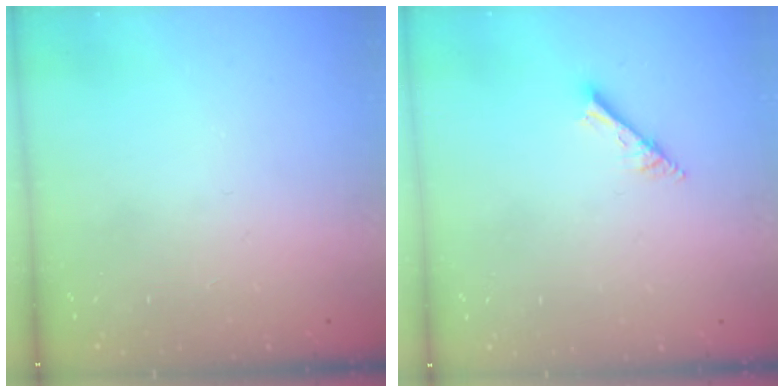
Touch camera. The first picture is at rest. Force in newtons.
{"total": 2.5, "press": 2.5, "slide": 0.2}